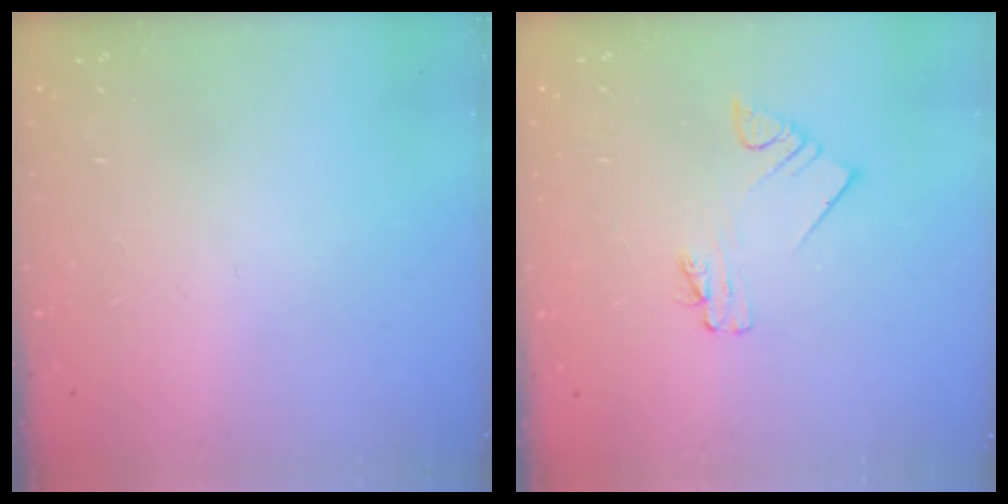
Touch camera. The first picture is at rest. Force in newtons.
{"total": 1.9, "press": 1.9, "slide": 0.1}